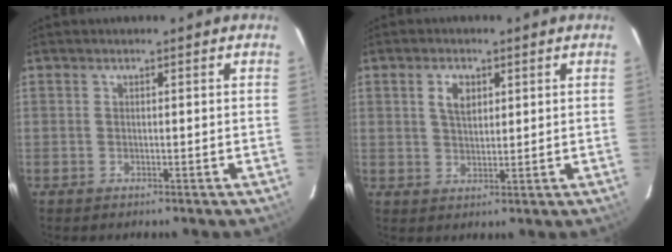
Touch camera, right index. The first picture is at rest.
{"total": 4.0, "force": [1.5, 2.4, 2.8], "torque": [-0.051, 0.007, 0.030]}